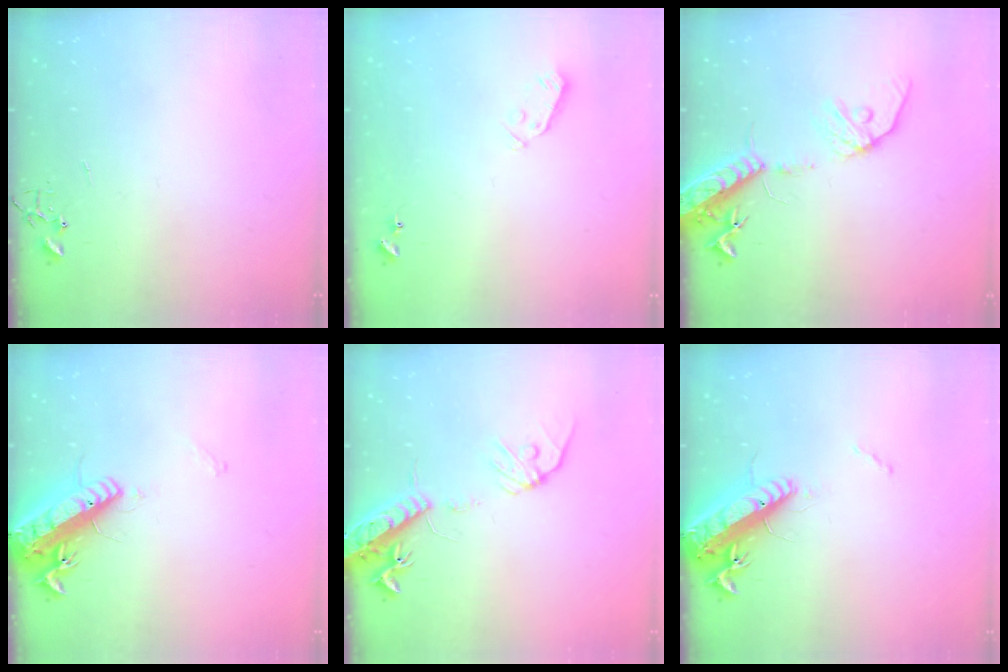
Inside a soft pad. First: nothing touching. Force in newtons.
{"total": 3.8, "press": 3.7, "slide": 0.8}
{"total": 16.6, "press": 16.2, "slide": 3.5}
{"total": 16.3, "press": 15.9, "slide": 3.8}
{"total": 16.4, "press": 16.1, "slide": 3.0}
{"total": 16.7, "press": 16.2, "slide": 4.1}